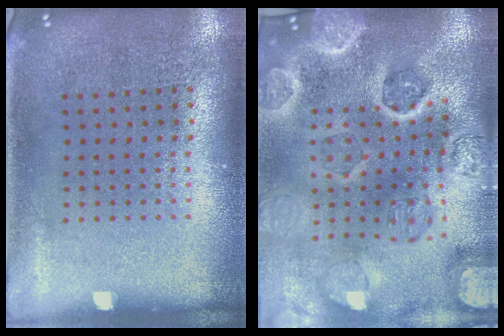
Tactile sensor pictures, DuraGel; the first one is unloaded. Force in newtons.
{"total": 5.5, "press": 4.7, "slide": 2.8}